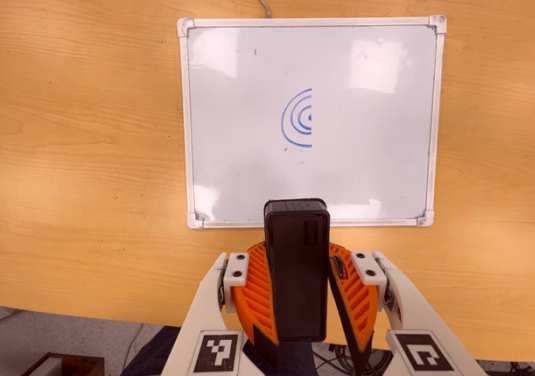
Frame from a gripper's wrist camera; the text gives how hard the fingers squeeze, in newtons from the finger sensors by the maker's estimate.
{"total": 8.8, "left": 8.9, "right": 8.6}